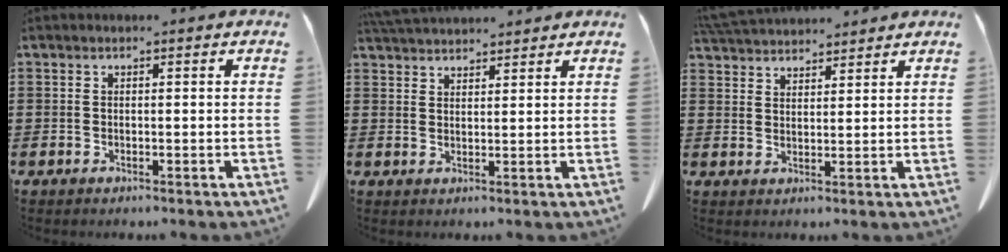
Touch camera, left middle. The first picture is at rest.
{"total": 3.9, "force": [3.8, 0.5, 0.7], "torque": [-0.024, -0.007, 0.073]}
{"total": 4.6, "force": [4.6, 0.5, 0.7], "torque": [-0.026, -0.013, 0.087]}